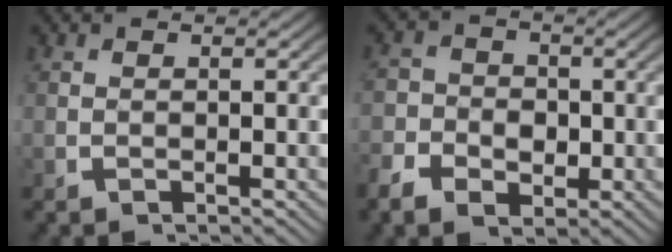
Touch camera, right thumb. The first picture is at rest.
{"total": 3.9, "force": [-1.1, 3.3, 1.8], "torque": [-0.014, -0.007, -0.025]}